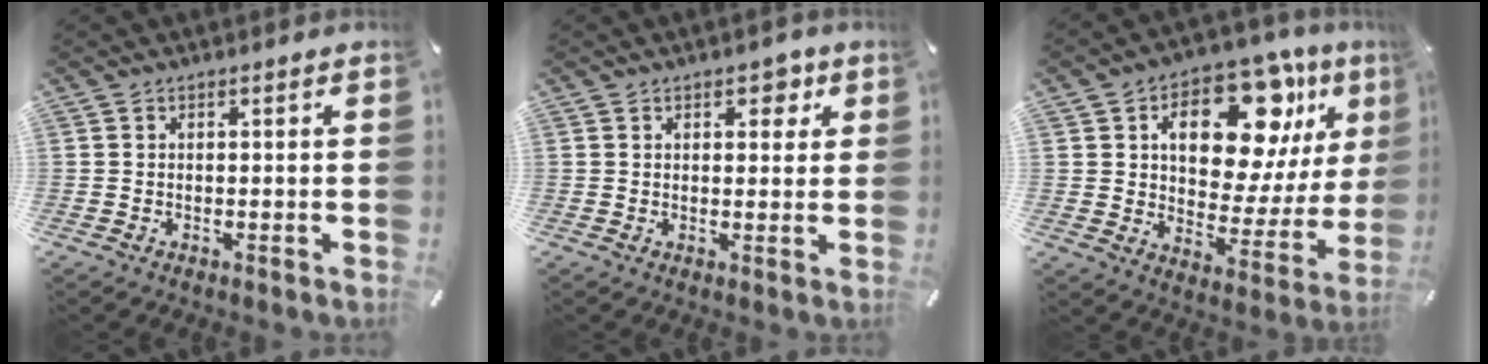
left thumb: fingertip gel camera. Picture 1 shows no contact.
{"total": 4.0, "force": [1.9, 2.5, 2.5], "torque": [-0.014, -0.007, 0.023]}
{"total": 18.6, "force": [9.5, 10.2, 12.3], "torque": [-0.176, -0.051, 0.157]}